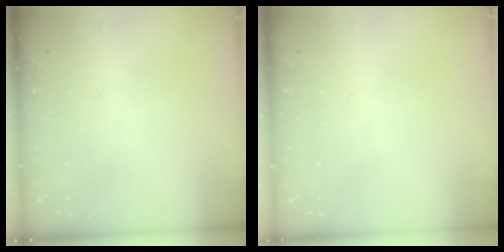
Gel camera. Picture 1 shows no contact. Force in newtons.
{"total": 0.5, "press": 0.5, "slide": 0.1}